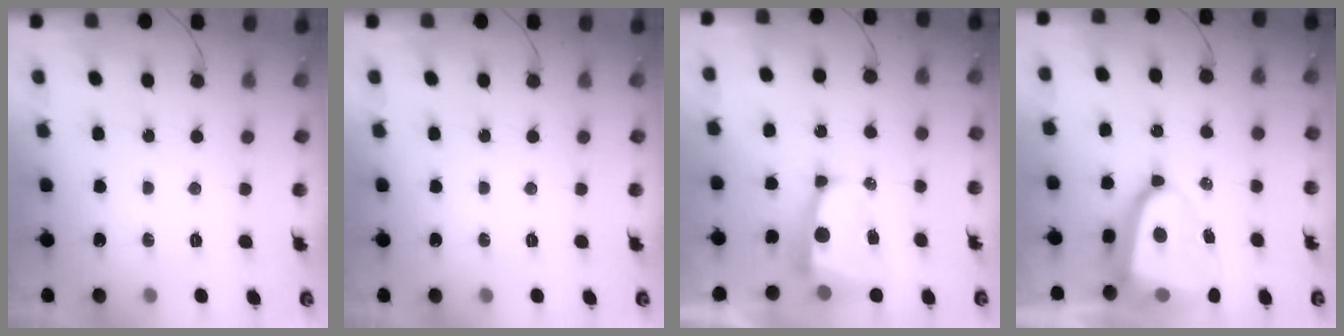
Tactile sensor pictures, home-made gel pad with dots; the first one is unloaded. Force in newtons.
{"total": 0.0}
{"total": 7.7, "press": 7.7, "slide": 1.0}
{"total": 10.3, "press": 10.2, "slide": 1.2}